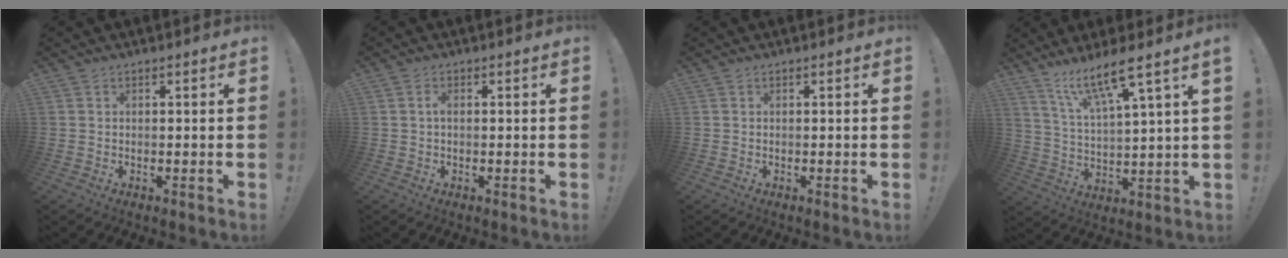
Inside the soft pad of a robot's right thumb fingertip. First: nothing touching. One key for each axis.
{"total": 1.2, "fx": 0.2, "fy": 0.6, "fz": 1.0, "tx": -0.020, "ty": 0.006, "tz": 0.003}
{"total": 0.0}
{"total": 12.2, "fx": 8.9, "fy": 0.9, "fz": 8.4, "tx": -0.142, "ty": -0.051, "tz": 0.142}